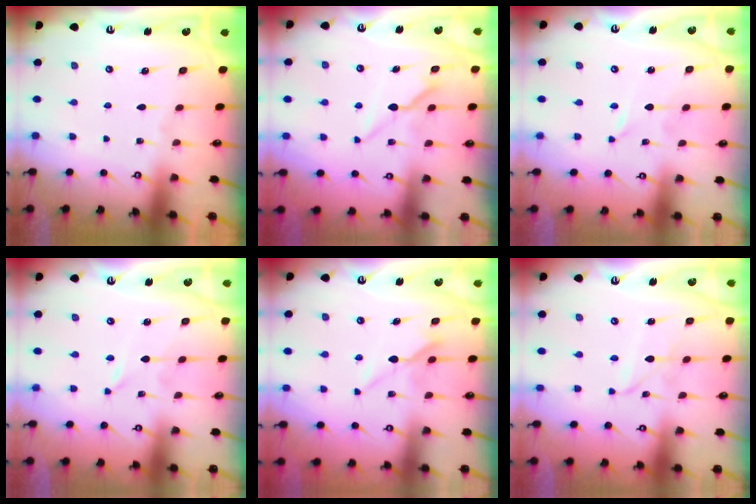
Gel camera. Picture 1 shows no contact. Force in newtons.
{"total": 7.7, "press": 7.7, "slide": 0.4}
{"total": 0.0}
{"total": 0.0}
{"total": 6.2, "press": 6.2, "slide": 0.8}
{"total": 2.5, "press": 2.4, "slide": 0.3}